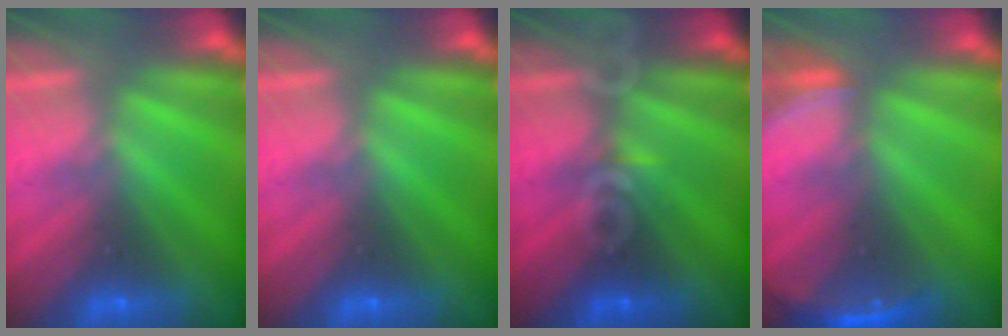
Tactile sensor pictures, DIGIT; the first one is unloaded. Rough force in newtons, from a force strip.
{"total": 0.0}
{"total": 3.2}
{"total": 2.7}